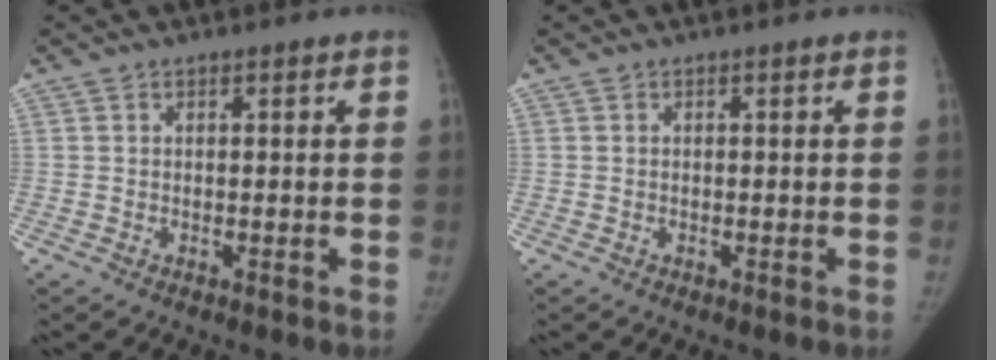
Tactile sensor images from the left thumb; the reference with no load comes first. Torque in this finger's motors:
{"motor_torque": [0.00, 0.00, 0.03, -0.03, 0.01]}